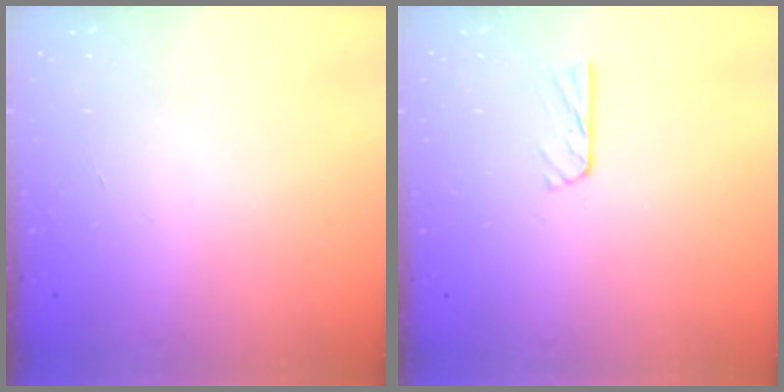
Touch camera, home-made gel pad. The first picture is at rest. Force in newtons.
{"total": 2.8, "press": 2.8, "slide": 0.3}